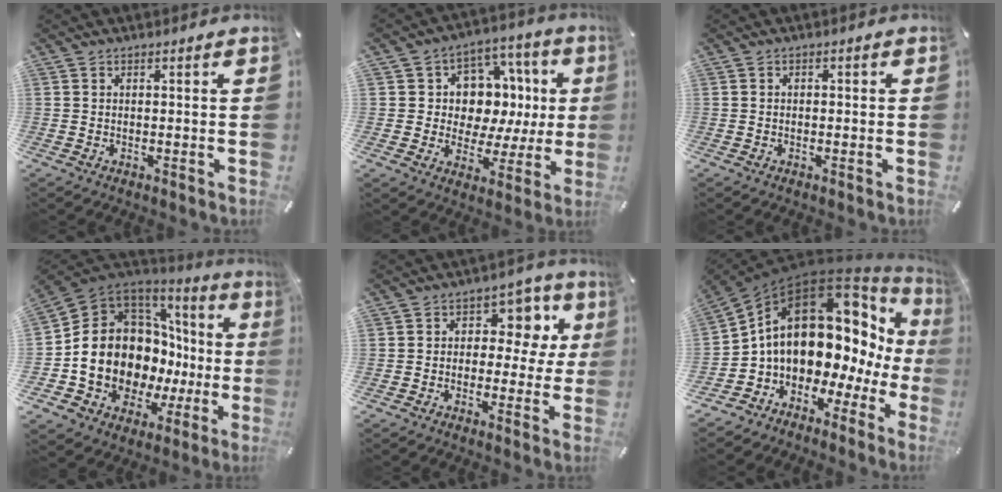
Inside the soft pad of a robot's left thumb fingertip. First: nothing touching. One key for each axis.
{"total": 11.2, "fx": 2.0, "fy": 10.1, "fz": 4.3, "tx": -0.056, "ty": -0.037, "tz": 0.046}
{"total": 1.1, "fx": -0.6, "fy": 0.6, "fz": 0.6, "tx": -0.012, "ty": 0.003, "tz": -0.014}
{"total": 17.4, "fx": 0.2, "fy": 13.9, "fz": 10.4, "tx": -0.194, "ty": -0.050, "tz": 0.024}
{"total": 9.7, "fx": 1.1, "fy": 7.7, "fz": 5.9, "tx": -0.073, "ty": -0.005, "tz": 0.016}
{"total": 18.3, "fx": 3.9, "fy": 12.4, "fz": 12.9, "tx": -0.229, "ty": -0.051, "tz": 0.077}